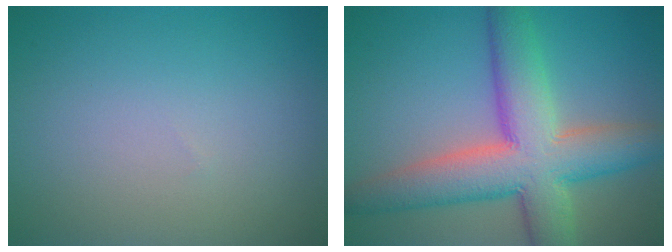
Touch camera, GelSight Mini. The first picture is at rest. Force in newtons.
{"total": 9.9, "press": 9.9, "slide": 0.5}